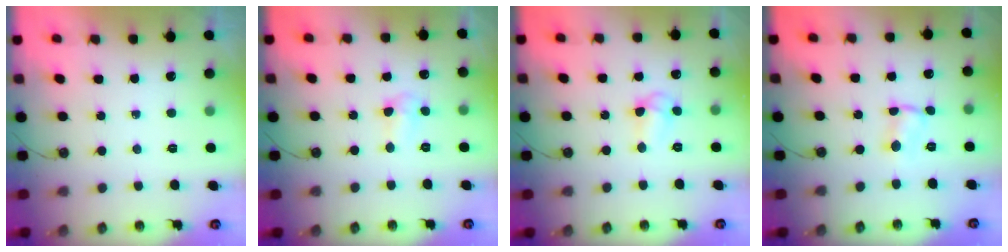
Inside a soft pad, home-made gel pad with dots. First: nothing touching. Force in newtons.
{"total": 3.4, "press": 3.4, "slide": 0.5}
{"total": 5.0, "press": 5.0, "slide": 0.5}
{"total": 1.9, "press": 1.9, "slide": 0.0}